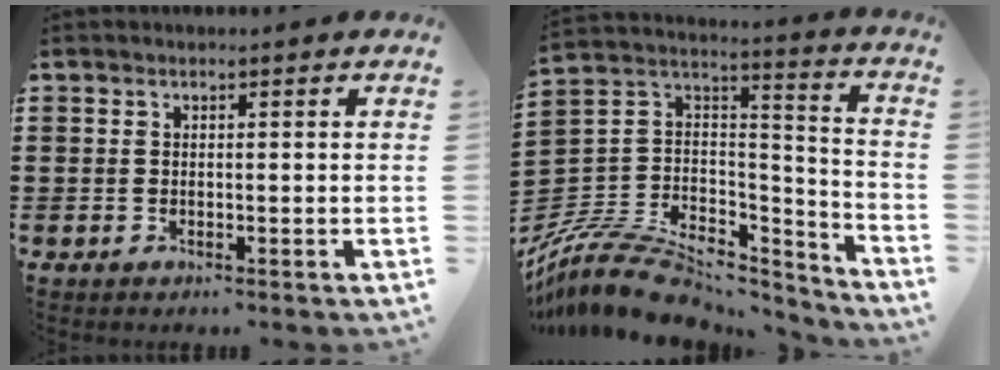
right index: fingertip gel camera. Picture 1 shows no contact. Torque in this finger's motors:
{"motor_torque": [-2.14, 0.00, -1.05, -0.21]}